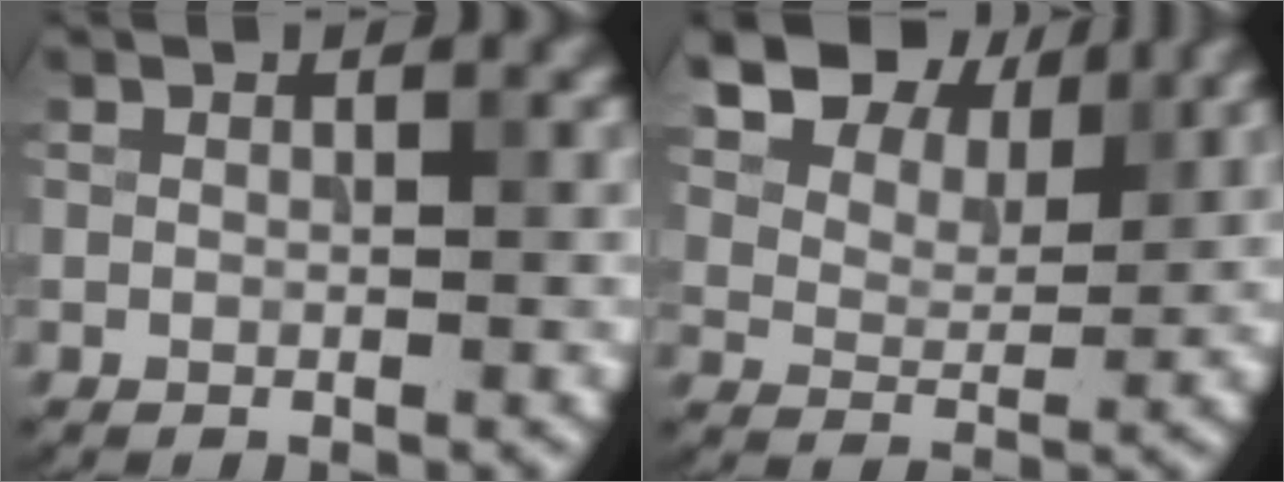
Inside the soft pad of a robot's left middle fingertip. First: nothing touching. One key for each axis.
{"total": 8.3, "fx": 6.4, "fy": 4.0, "fz": 3.5, "tx": -0.071, "ty": -0.007, "tz": 0.114}